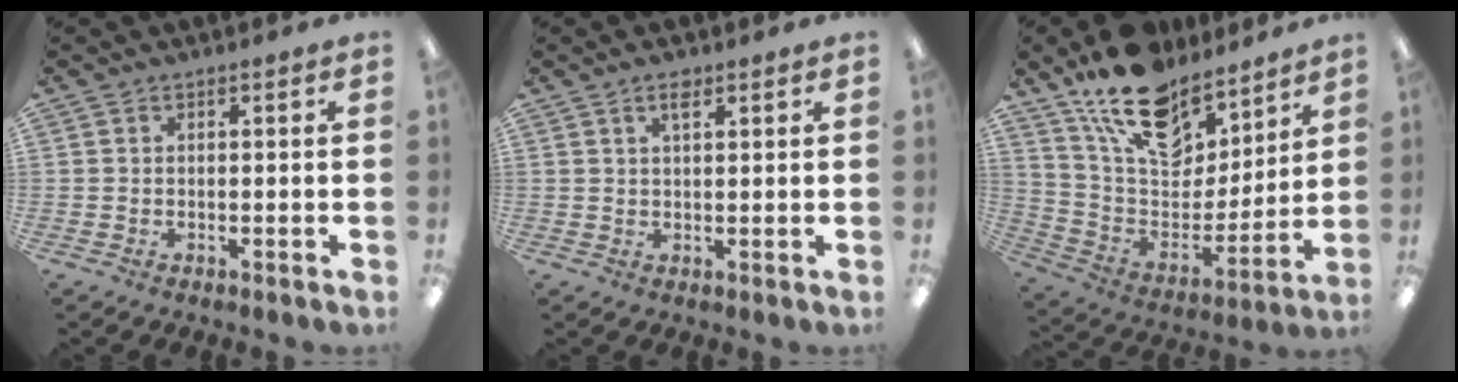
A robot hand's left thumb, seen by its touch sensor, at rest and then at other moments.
{"total": 2.8, "force": [1.8, 1.1, 1.9], "torque": [-0.027, -0.003, 0.029]}
{"total": 19.7, "force": [14.9, 9.5, 8.7], "torque": [-0.169, -0.098, 0.271]}